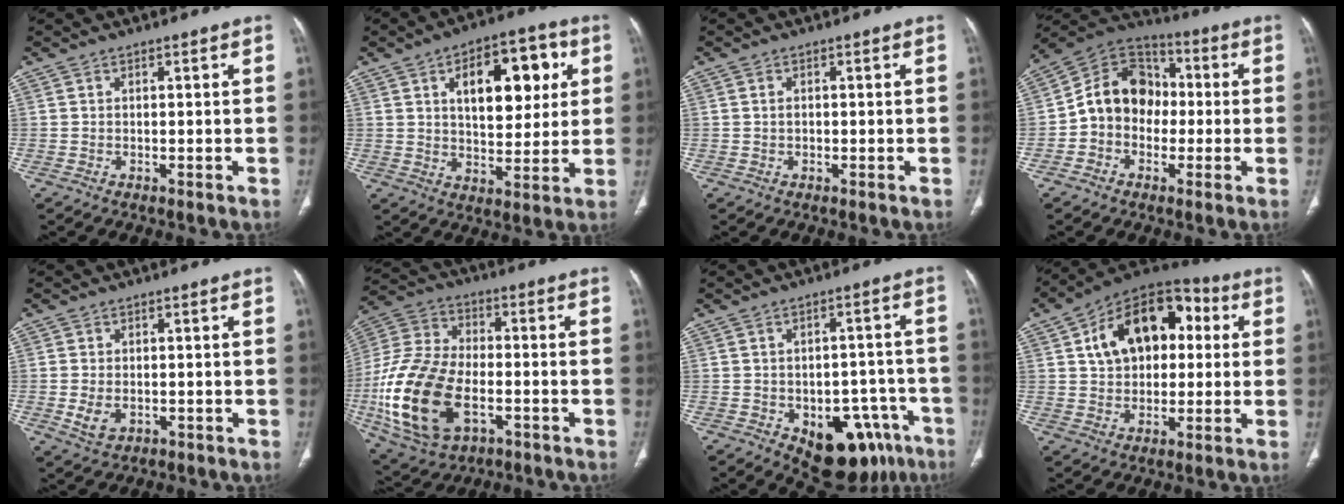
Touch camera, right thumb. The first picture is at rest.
{"total": 16.2, "force": [5.0, 8.7, 12.7], "torque": [-0.134, -0.001, 0.077]}
{"total": 0.9, "force": [0.1, 0.7, 0.6], "torque": [-0.012, 0.003, 0.002]}
{"total": 13.1, "force": [-1.0, 10.7, 7.4], "torque": [-0.091, 0.038, -0.034]}
{"total": 4.0, "force": [-0.8, 2.8, 2.7], "torque": [-0.053, -0.004, -0.006]}
{"total": 22.7, "force": [-6.0, 13.5, 17.3], "torque": [-0.364, 0.010, -0.097]}
{"total": 16.2, "force": [-7.7, 9.6, 10.4], "torque": [-0.087, 0.040, -0.090]}
{"total": 18.5, "force": [4.1, 12.2, 13.2], "torque": [-0.173, 0.024, 0.059]}